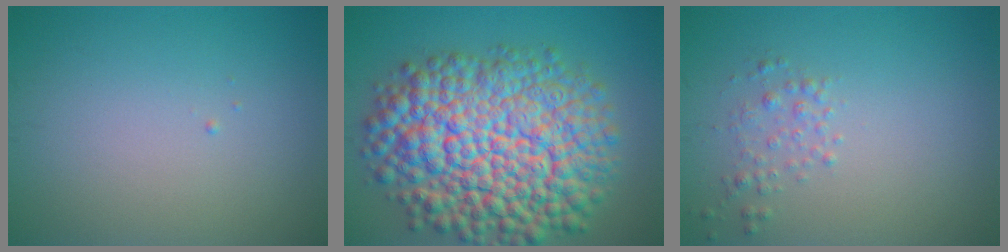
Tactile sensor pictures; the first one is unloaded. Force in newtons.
{"total": 15.3, "press": 15.2, "slide": 0.5}
{"total": 1.4, "press": 1.4, "slide": 0.0}